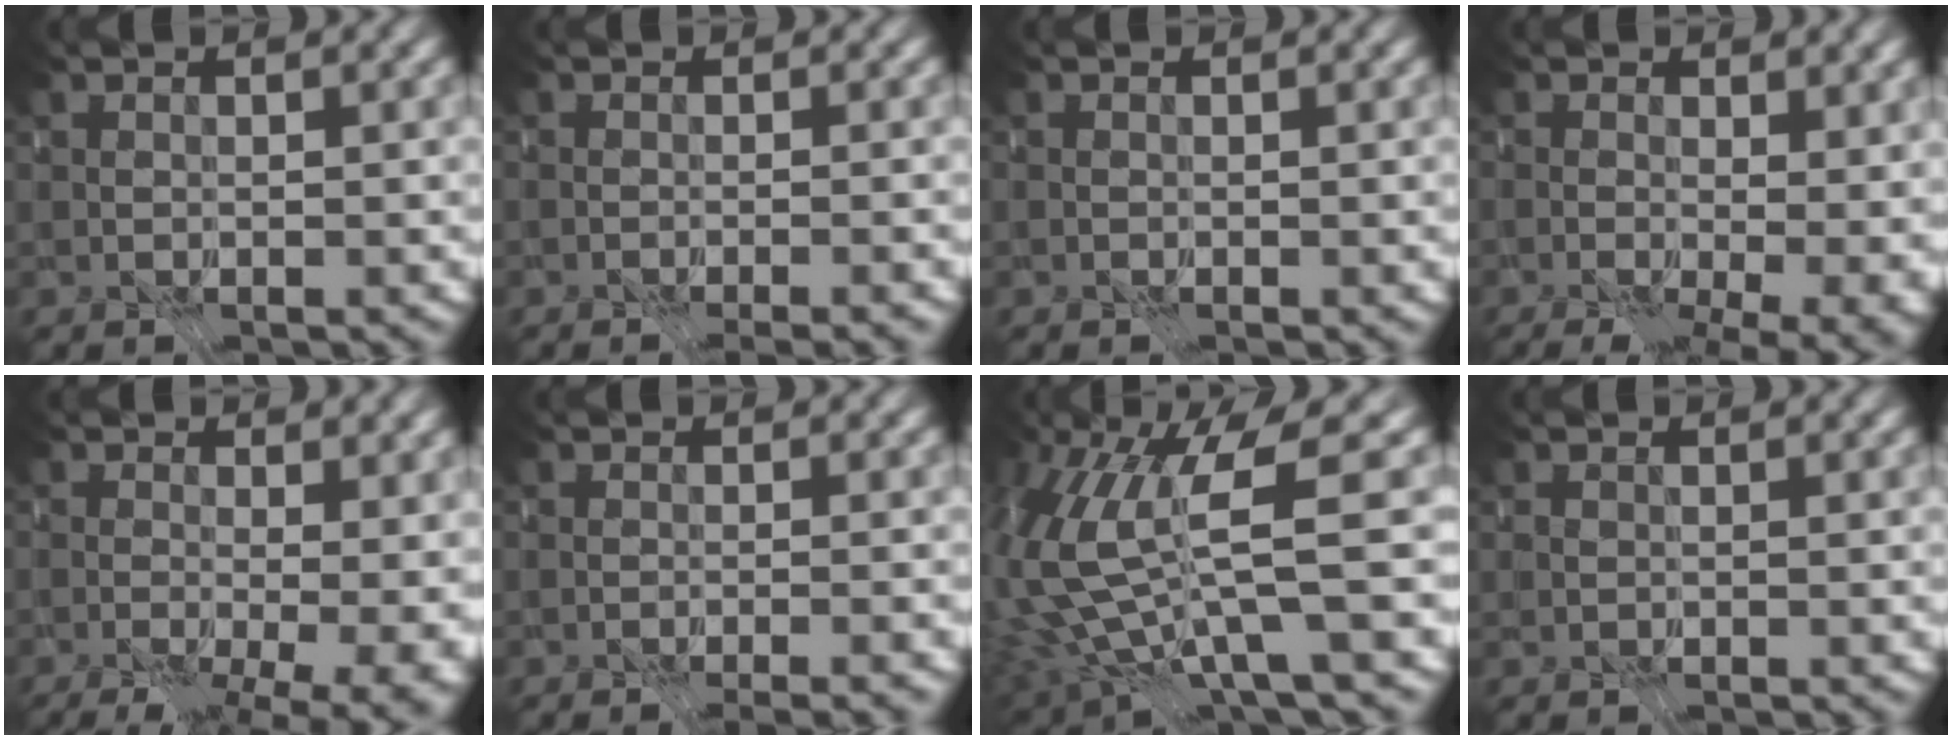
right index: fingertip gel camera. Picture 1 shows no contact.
{"total": 2.1, "force": [-2.1, -0.3, 0.3], "torque": [0.023, -0.010, -0.039]}
{"total": 0.0}
{"total": 8.5, "force": [-2.0, 4.6, 6.8], "torque": [-0.086, -0.033, 0.019]}
{"total": 9.6, "force": [-3.1, 4.8, 7.7], "torque": [-0.111, -0.030, 0.007]}
{"total": 2.4, "force": [-2.3, -0.2, 0.6], "torque": [0.021, -0.009, -0.044]}
{"total": 6.3, "force": [-1.7, -1.4, 5.9], "torque": [-0.139, -0.034, -0.022]}
{"total": 0.8, "force": [-0.3, -0.3, -0.7], "torque": [0.011, -0.005, -0.003]}